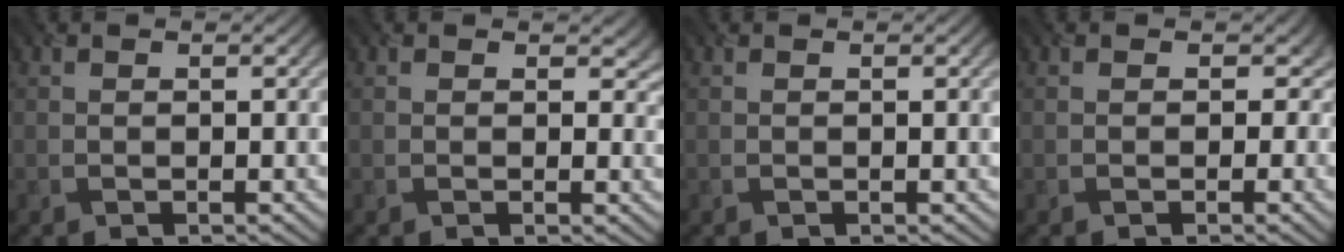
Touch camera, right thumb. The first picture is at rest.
{"total": 1.8, "force": [0.6, 1.5, 0.8], "torque": [-0.010, -0.008, 0.009]}
{"total": 0.9, "force": [0.2, 0.2, 0.8], "torque": [-0.011, 0.001, 0.003]}
{"total": 2.2, "force": [-0.6, 2.0, 0.6], "torque": [-0.009, -0.015, -0.008]}